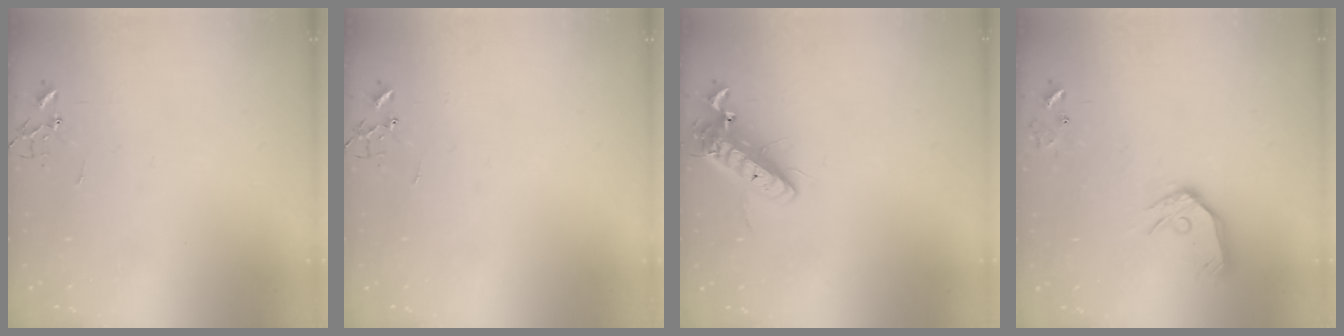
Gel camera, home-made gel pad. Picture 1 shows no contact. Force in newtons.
{"total": 0.0}
{"total": 14.8, "press": 14.5, "slide": 2.9}
{"total": 12.3, "press": 12.2, "slide": 1.5}